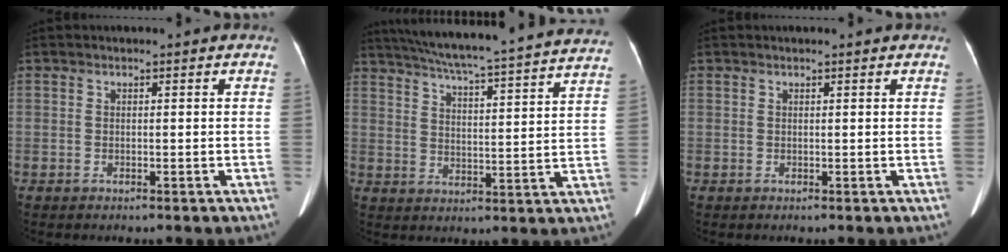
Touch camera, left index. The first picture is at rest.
{"total": 29.5, "force": [26.8, 0.8, 12.3], "torque": [-0.205, -0.038, 0.341]}
{"total": 1.0, "force": [1.0, 0.0, 0.3], "torque": [-0.009, 0.010, 0.012]}